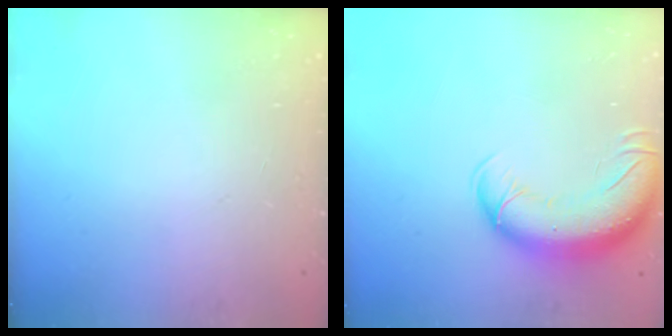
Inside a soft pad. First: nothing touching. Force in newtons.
{"total": 13.6, "press": 13.1, "slide": 3.4}